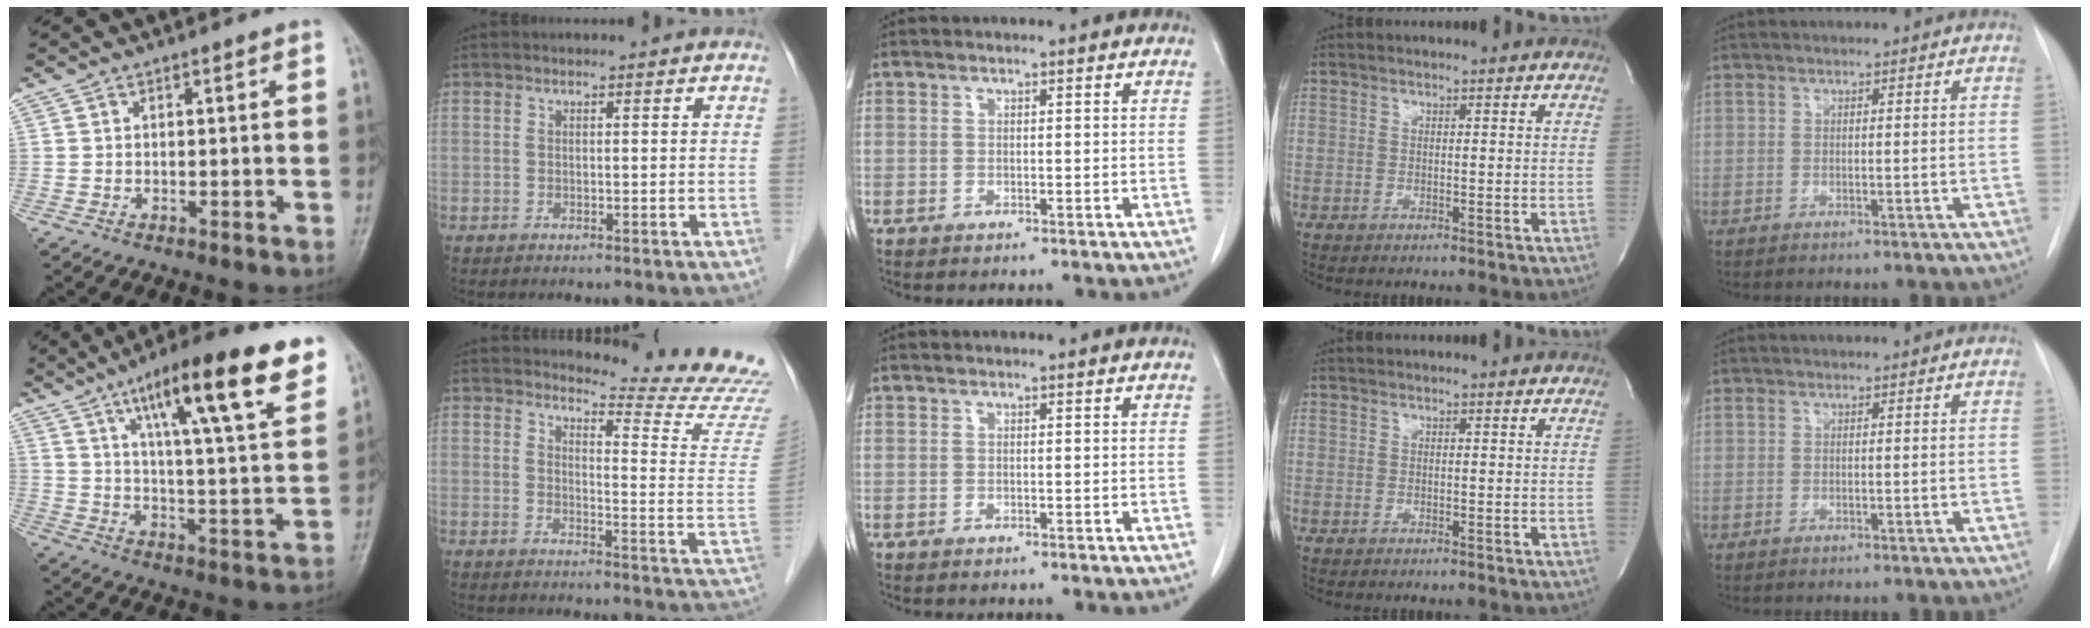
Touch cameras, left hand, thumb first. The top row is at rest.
{"thumb": {"total": 21.2, "force": [12.2, 4.3, 16.9], "torque": [-0.230, -0.034, 0.187]}, "index": {"total": 14.6, "force": [14.3, -2.1, 1.6], "torque": [-0.025, -0.141, 0.155]}}